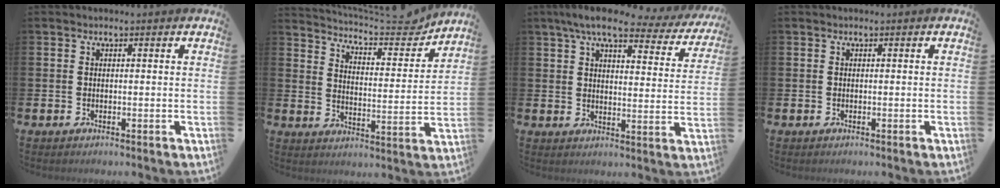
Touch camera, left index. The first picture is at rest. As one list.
[{"total": 6.8, "force": [6.6, 1.0, 1.5], "torque": [-0.056, -0.052, 0.112]}, {"total": 7.6, "force": [6.3, 1.7, 4.0], "torque": [-0.088, -0.026, 0.106]}, {"total": 0.0}]